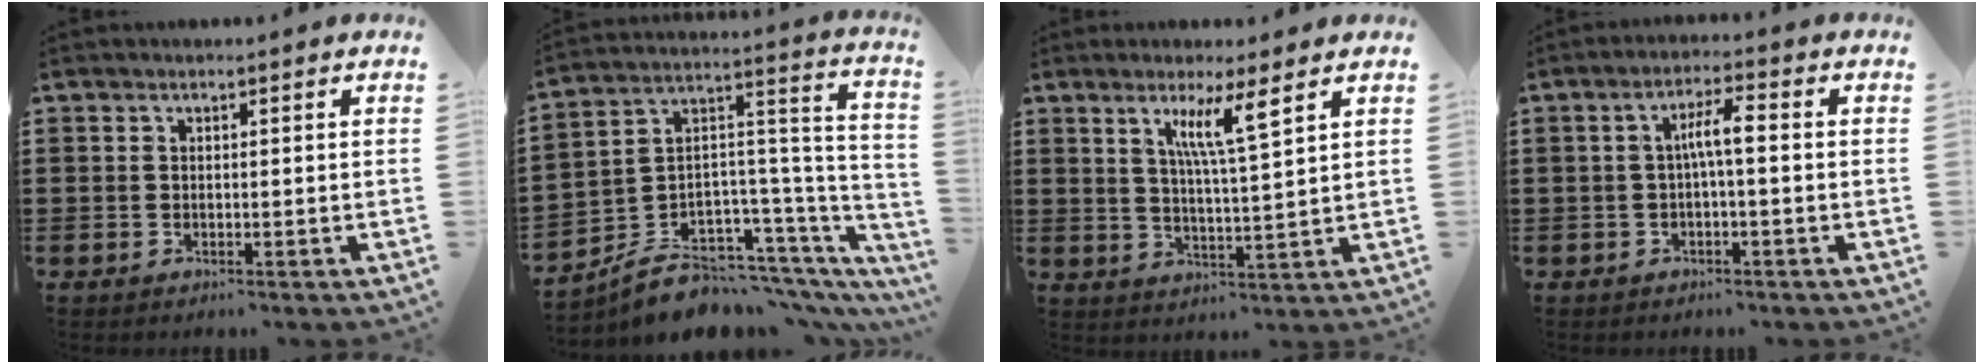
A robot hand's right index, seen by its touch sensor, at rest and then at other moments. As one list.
[{"total": 6.4, "force": [-4.5, 4.1, 2.0], "torque": [-0.042, -0.008, -0.077]}, {"total": 6.6, "force": [3.4, 0.4, 5.6], "torque": [-0.112, -0.001, 0.054]}, {"total": 4.2, "force": [-0.3, 0.7, 4.1], "torque": [-0.076, 0.010, -0.009]}]